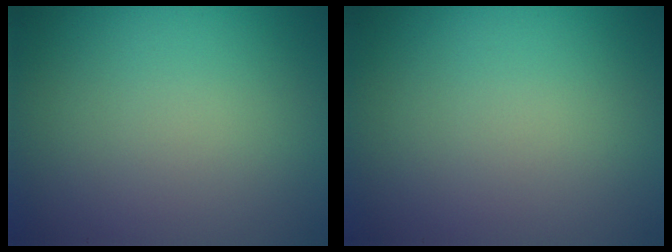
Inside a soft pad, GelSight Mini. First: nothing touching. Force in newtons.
{"total": 0.0}